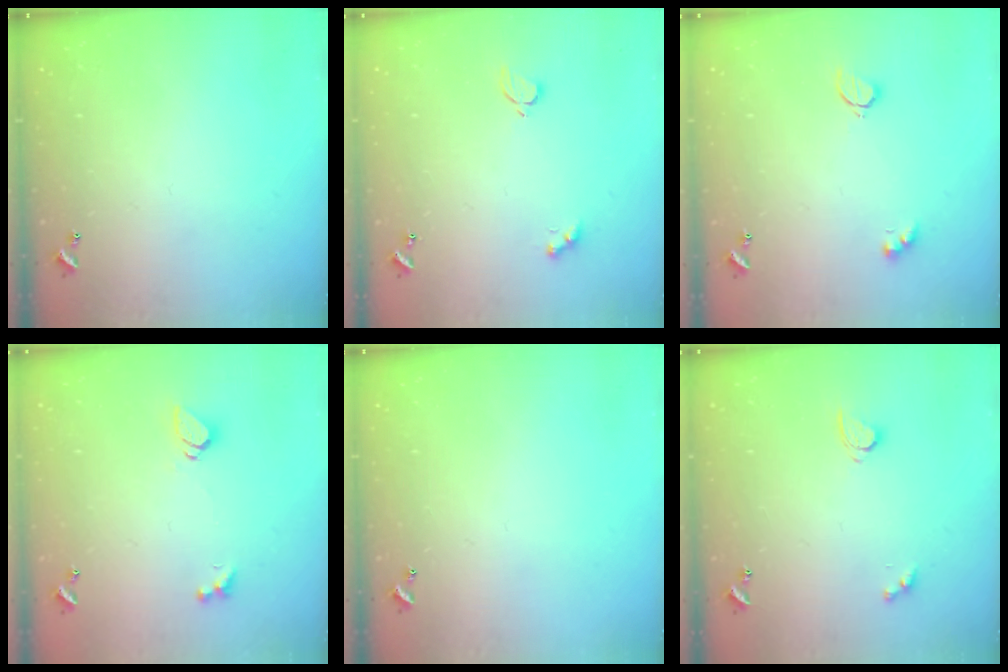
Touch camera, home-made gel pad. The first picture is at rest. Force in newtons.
{"total": 2.1, "press": 2.1, "slide": 0.5}
{"total": 2.6, "press": 2.6, "slide": 0.5}
{"total": 1.2, "press": 1.1, "slide": 0.5}
{"total": 0.0}
{"total": 2.8, "press": 2.8, "slide": 0.3}